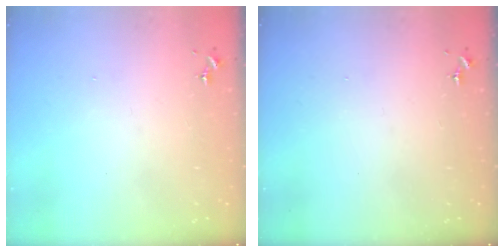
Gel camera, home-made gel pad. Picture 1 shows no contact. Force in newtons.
{"total": 0.0}